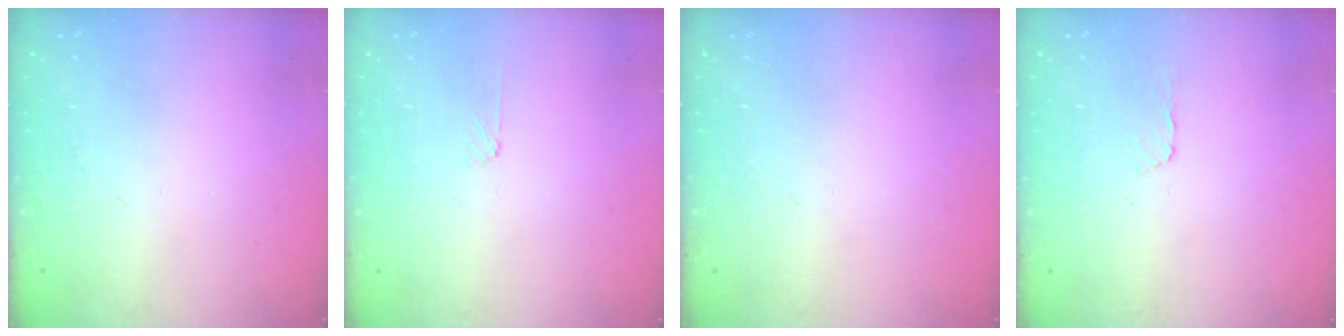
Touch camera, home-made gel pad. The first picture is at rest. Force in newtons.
{"total": 3.6, "press": 3.6, "slide": 0.4}
{"total": 0.0}
{"total": 2.1, "press": 2.1, "slide": 0.3}